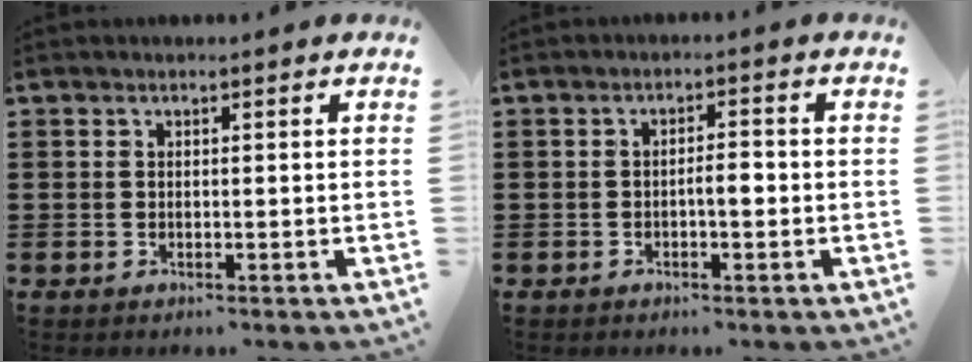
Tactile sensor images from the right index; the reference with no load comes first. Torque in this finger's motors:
{"motor_torque": [0.58, -0.29, 0.09, 0.05]}